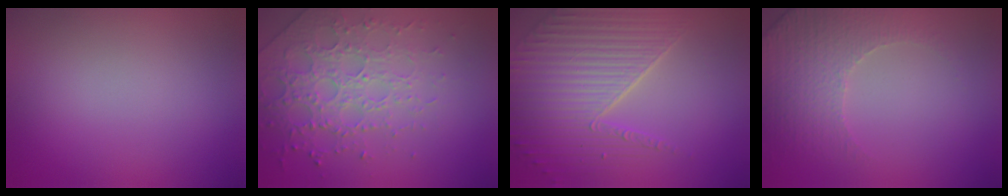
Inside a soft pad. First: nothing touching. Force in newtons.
{"total": 4.3, "press": 4.3, "slide": 0.9}
{"total": 5.2, "press": 4.8, "slide": 2.1}
{"total": 4.7, "press": 3.6, "slide": 3.0}